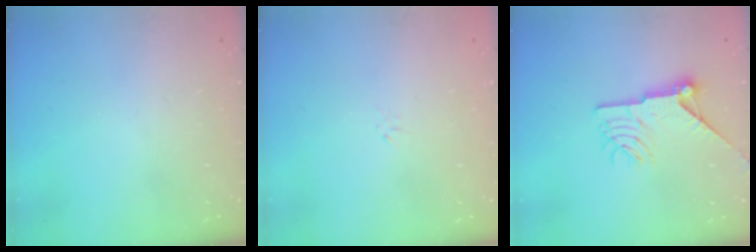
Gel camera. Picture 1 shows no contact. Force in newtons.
{"total": 0.0}
{"total": 12.6, "press": 12.6, "slide": 0.4}